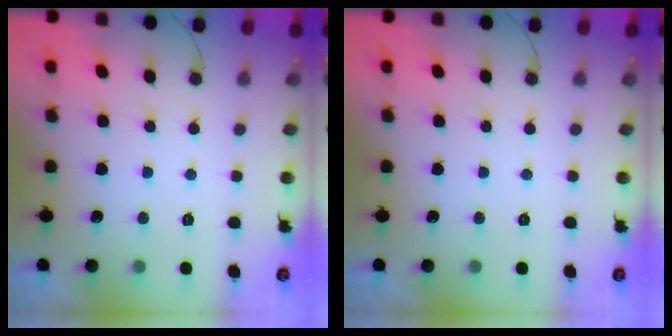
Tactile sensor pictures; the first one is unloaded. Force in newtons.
{"total": 0.0}